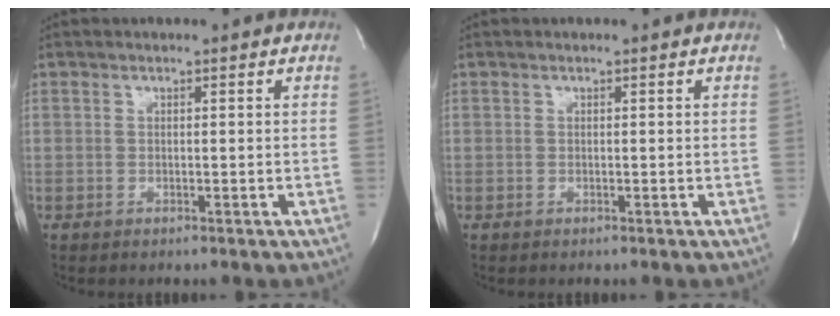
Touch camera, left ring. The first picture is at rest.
{"total": 0.0}